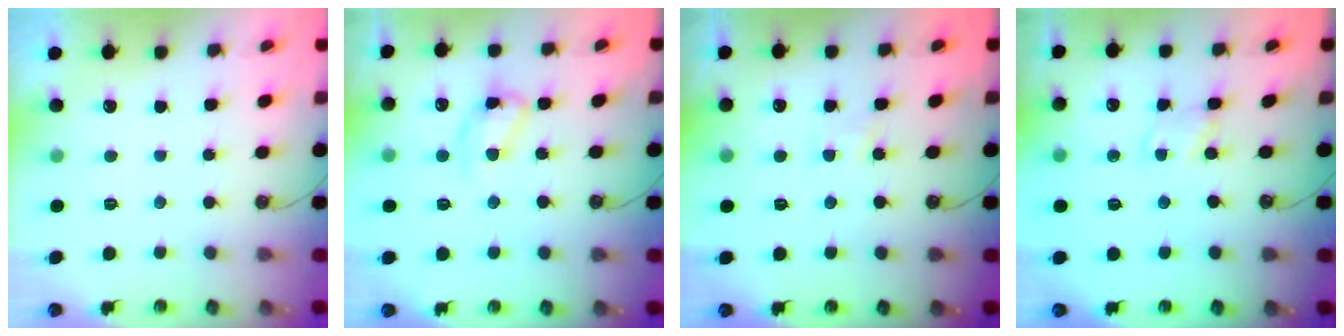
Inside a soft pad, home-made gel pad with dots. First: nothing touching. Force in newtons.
{"total": 12.3, "press": 12.3, "slide": 0.8}
{"total": 4.0, "press": 4.0, "slide": 0.4}
{"total": 1.9, "press": 1.9, "slide": 0.2}